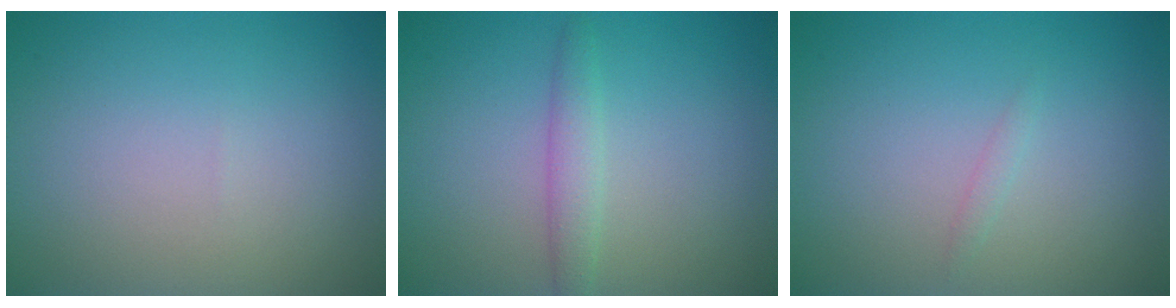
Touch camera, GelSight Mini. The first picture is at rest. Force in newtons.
{"total": 1.9, "press": 1.9, "slide": 0.2}
{"total": 0.6, "press": 0.6, "slide": 0.0}